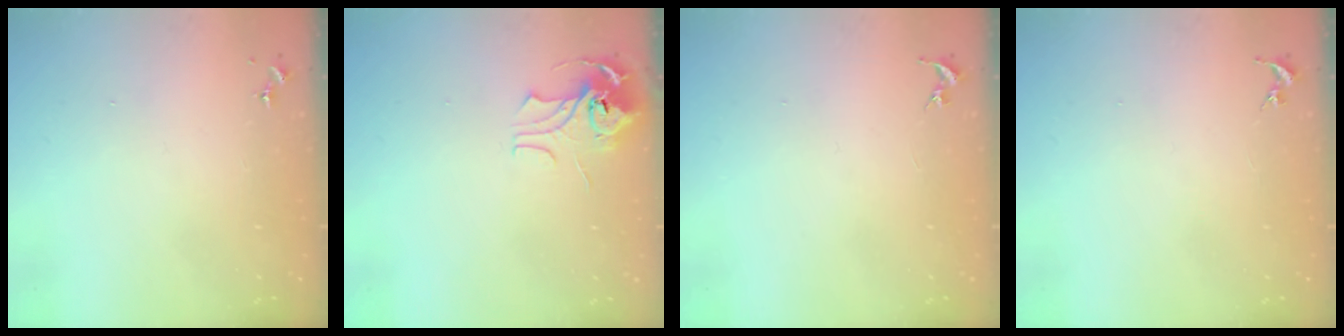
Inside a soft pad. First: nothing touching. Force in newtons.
{"total": 8.5, "press": 8.4, "slide": 0.6}
{"total": 0.0}
{"total": 0.0}